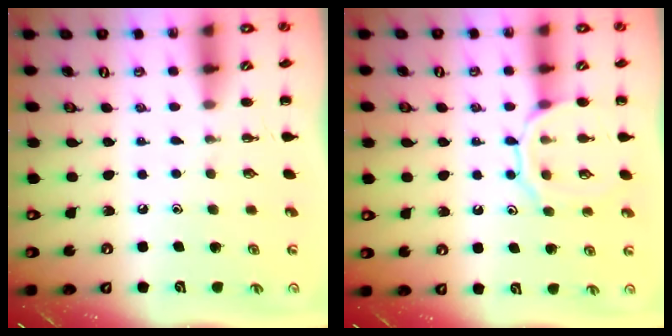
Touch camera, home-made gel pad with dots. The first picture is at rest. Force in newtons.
{"total": 11.1, "press": 11.0, "slide": 0.8}